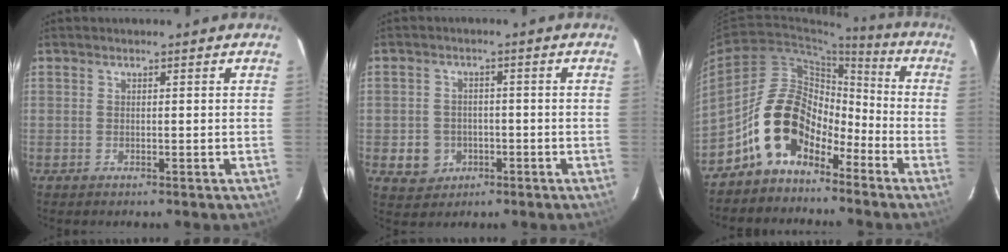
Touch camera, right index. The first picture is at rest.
{"total": 5.6, "force": [-1.7, 5.1, 1.4], "torque": [-0.044, 0.012, -0.015]}
{"total": 12.6, "force": [-7.9, 7.7, 6.1], "torque": [-0.105, 0.029, -0.136]}